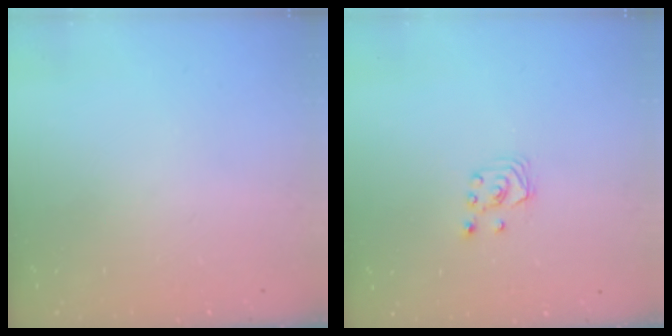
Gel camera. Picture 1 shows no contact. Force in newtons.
{"total": 2.7, "press": 2.7, "slide": 0.3}